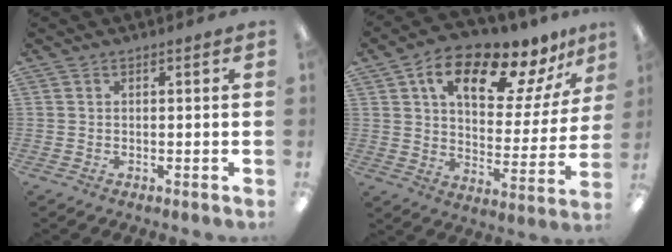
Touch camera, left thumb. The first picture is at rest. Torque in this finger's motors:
{"motor_torque": [1.01, 1.06, 1.38, -1.39, 0.11]}